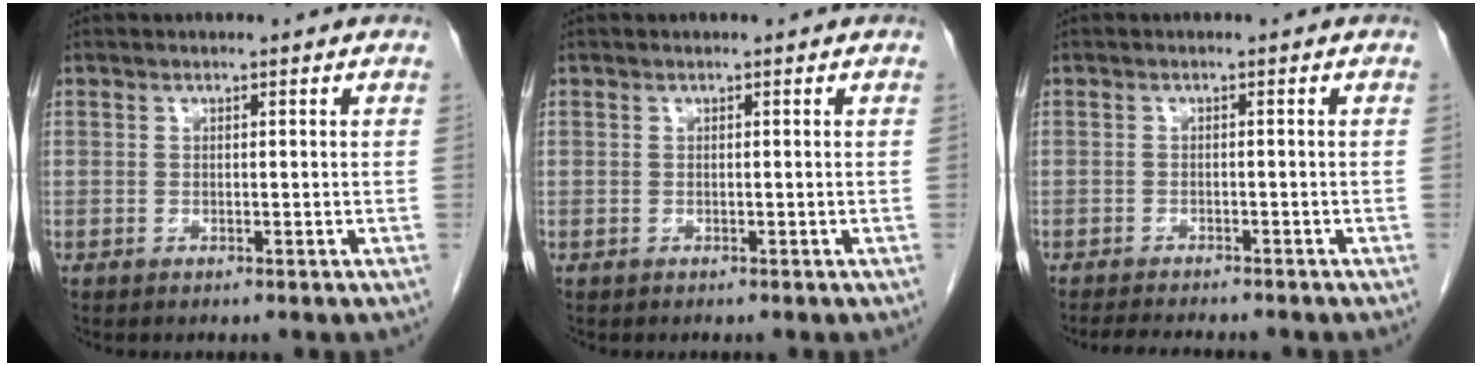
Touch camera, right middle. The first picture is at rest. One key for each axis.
{"total": 0.0}
{"total": 5.8, "fx": -5.2, "fy": 0.9, "fz": 2.4, "tx": -0.034, "ty": -0.010, "tz": -0.075}